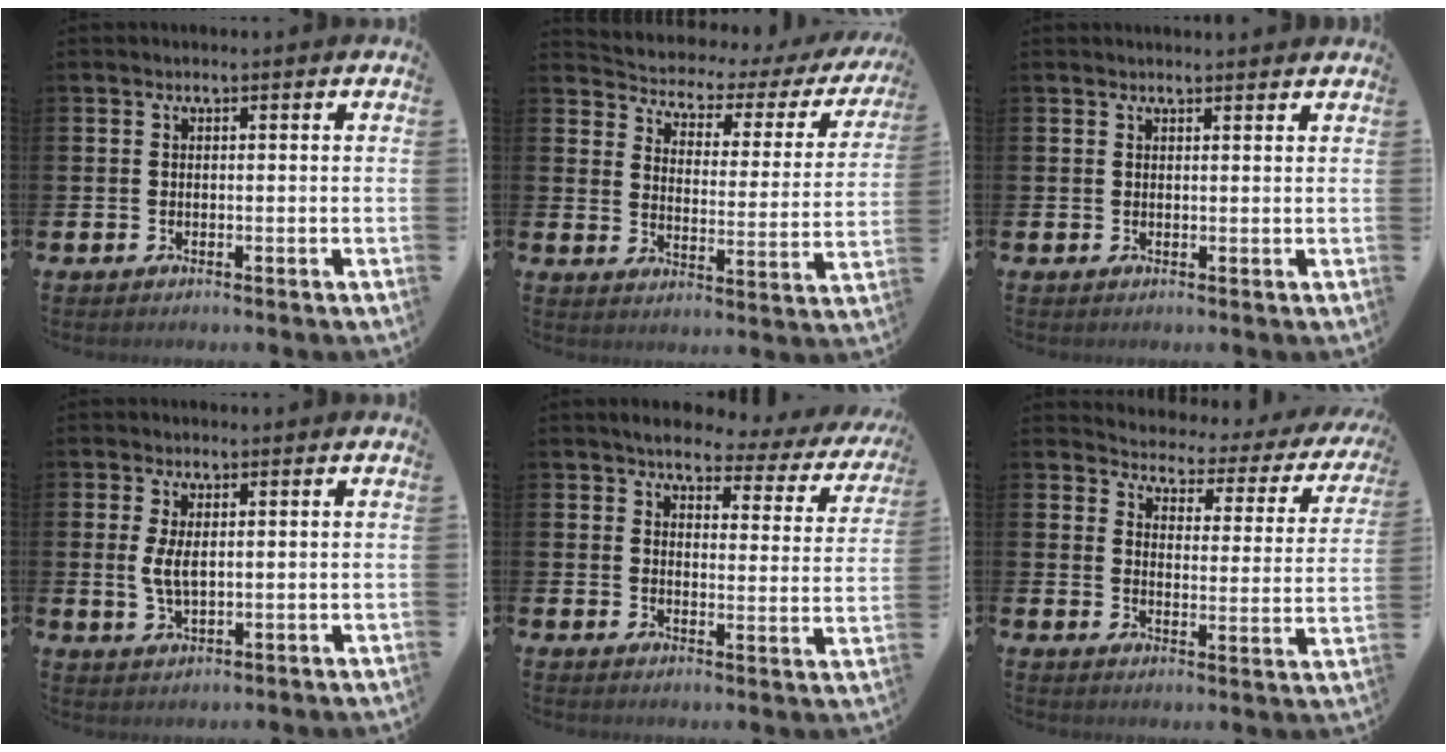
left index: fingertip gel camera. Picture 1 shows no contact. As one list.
[{"total": 3.7, "force": [3.1, 1.8, 1.0], "torque": [-0.041, -0.028, 0.043]}, {"total": 1.2, "force": [1.2, 0.0, 0.1], "torque": [0.010, -0.007, 0.019]}, {"total": 3.7, "force": [0.8, 1.6, 3.2], "torque": [-0.056, 0.000, 0.012]}, {"total": 3.9, "force": [3.4, 1.5, 1.3], "torque": [-0.029, -0.029, 0.048]}, {"total": 2.7, "force": [2.3, 1.2, 0.6], "torque": [-0.030, -0.031, 0.028]}]